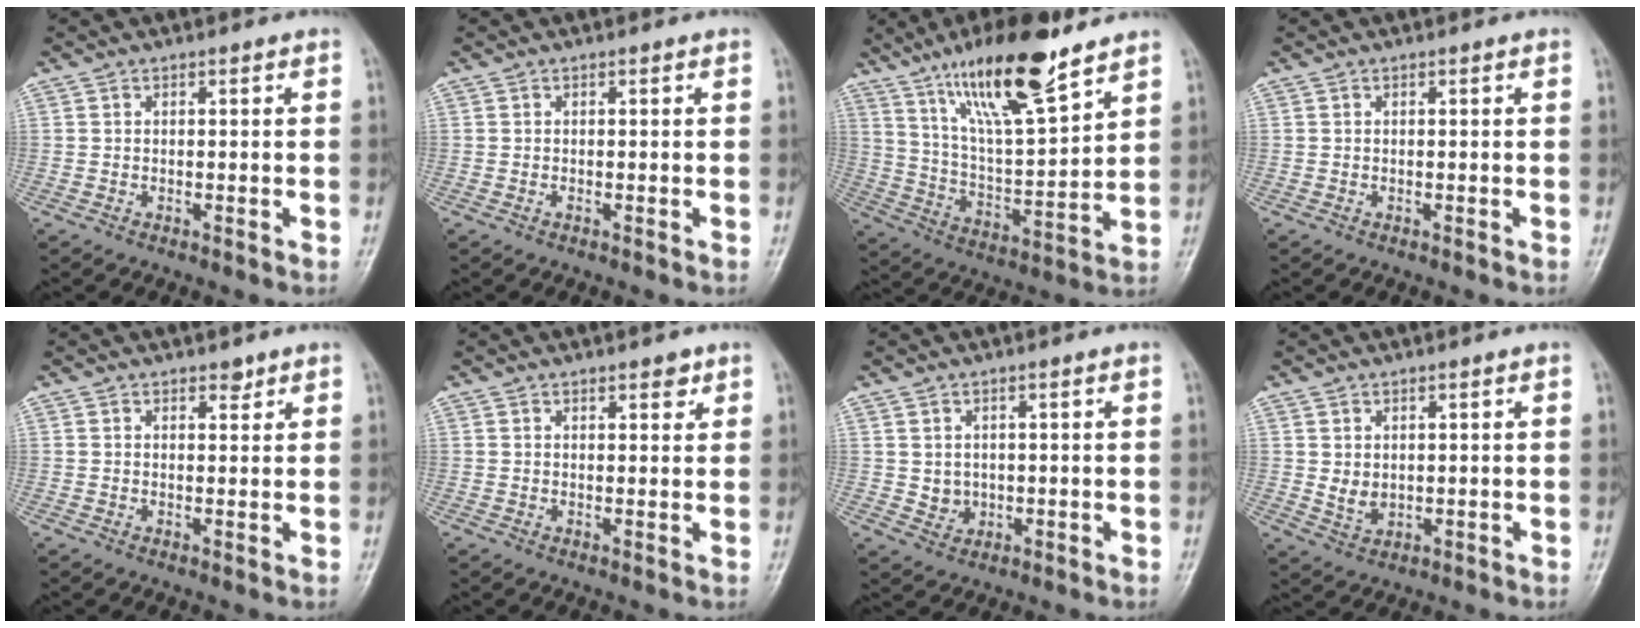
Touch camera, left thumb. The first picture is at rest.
{"total": 0.5, "force": [0.0, 0.2, 0.4], "torque": [-0.004, 0.000, 0.001]}
{"total": 18.4, "force": [12.4, 4.2, 12.9], "torque": [-0.203, -0.063, 0.228]}
{"total": 0.0}
{"total": 1.7, "force": [1.2, 0.9, 0.7], "torque": [0.002, -0.007, 0.016]}
{"total": 2.5, "force": [1.6, 1.2, 1.6], "torque": [-0.008, -0.007, 0.021]}
{"total": 2.9, "force": [0.3, 2.6, 1.2], "torque": [-0.009, -0.002, 0.012]}
{"total": 3.4, "force": [0.7, 2.5, 2.2], "torque": [-0.028, -0.011, 0.021]}